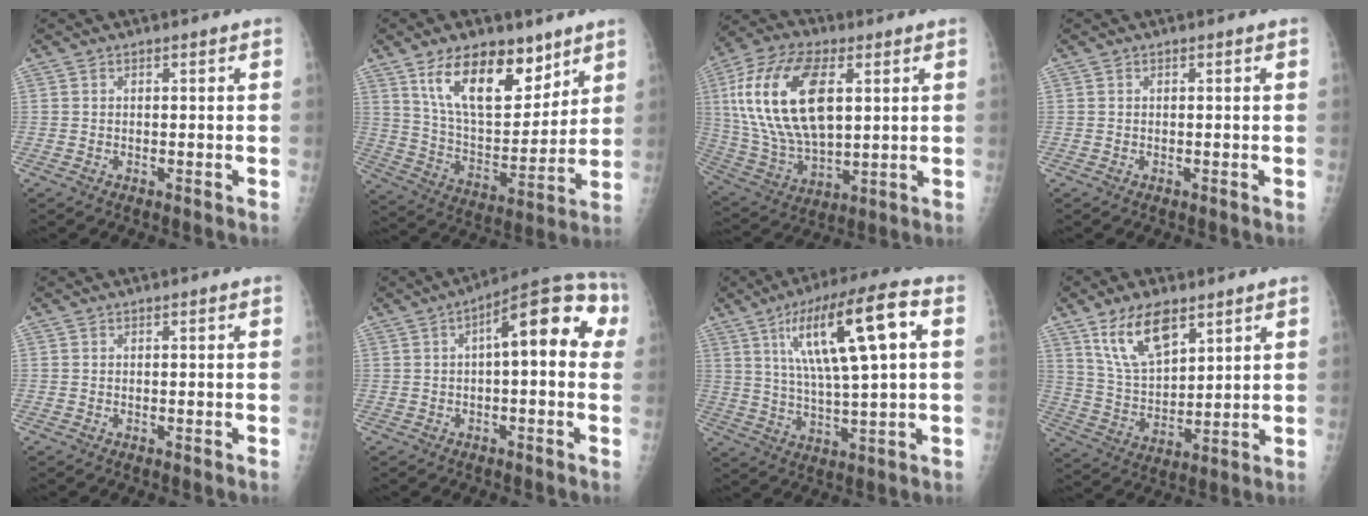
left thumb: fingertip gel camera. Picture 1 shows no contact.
{"total": 18.3, "force": [11.0, 9.1, 11.5], "torque": [-0.142, -0.062, 0.199]}
{"total": 22.8, "force": [5.7, 12.0, 18.5], "torque": [-0.356, -0.011, 0.106]}
{"total": 0.0}
{"total": 0.0}
{"total": 13.9, "force": [2.6, 5.4, 12.6], "torque": [-0.145, 0.043, 0.027]}
{"total": 18.0, "force": [5.4, 3.9, 16.7], "torque": [-0.290, 0.009, 0.091]}
{"total": 12.8, "force": [7.7, 6.0, 8.3], "torque": [-0.131, -0.035, 0.155]}